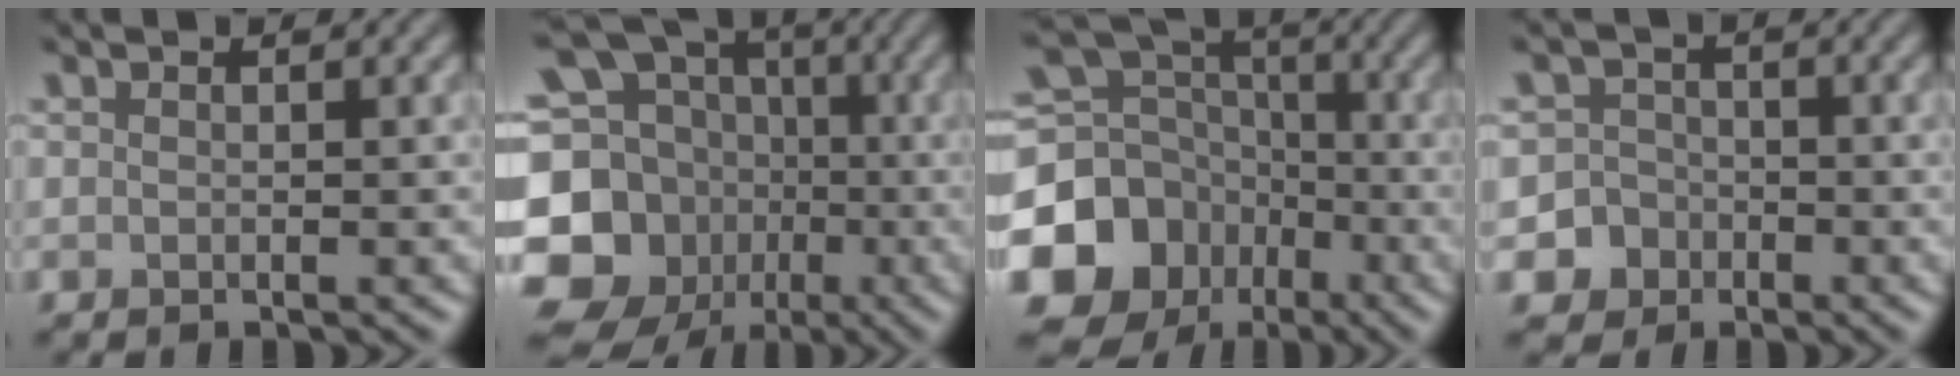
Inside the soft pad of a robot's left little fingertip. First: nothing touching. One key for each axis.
{"total": 17.1, "fx": -3.3, "fy": 15.2, "fz": 7.1, "tx": -0.177, "ty": 0.000, "tz": -0.081}
{"total": 16.6, "fx": -6.0, "fy": 14.6, "fz": 5.3, "tx": -0.145, "ty": -0.017, "tz": -0.119}
{"total": 4.7, "fx": -2.4, "fy": 4.0, "fz": 0.2, "tx": 0.028, "ty": -0.002, "tz": -0.053}